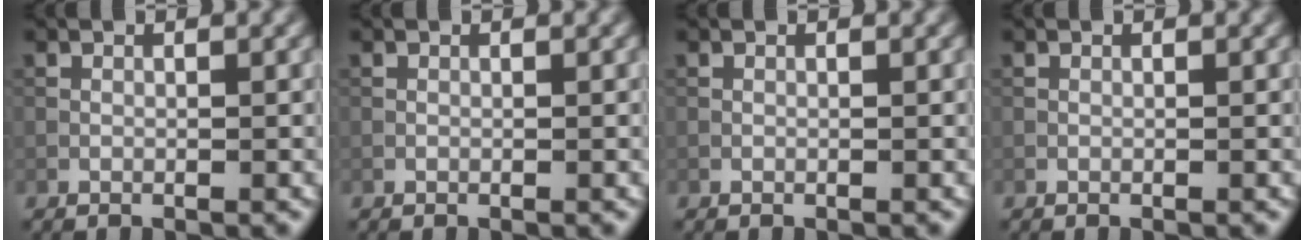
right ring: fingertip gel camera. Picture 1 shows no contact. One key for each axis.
{"total": 0.0}
{"total": 0.0}
{"total": 0.0}